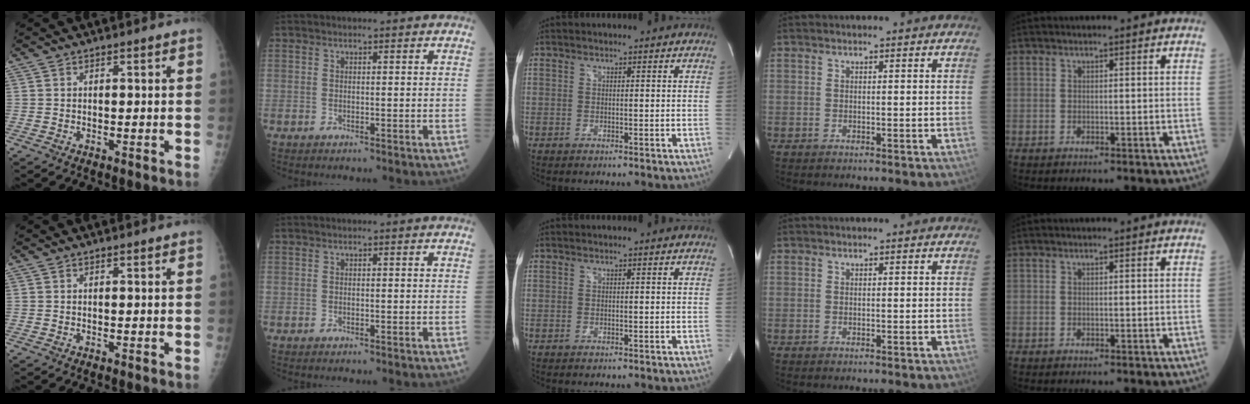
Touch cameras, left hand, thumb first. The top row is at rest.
{}